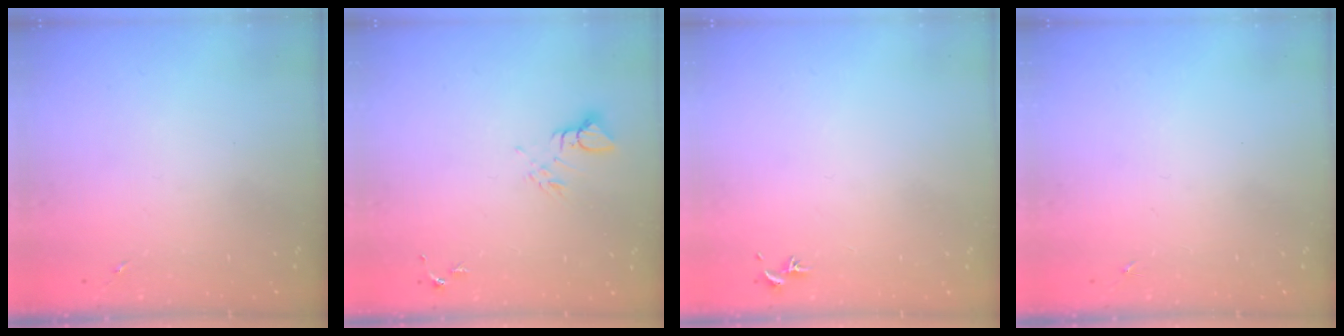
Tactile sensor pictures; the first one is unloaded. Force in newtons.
{"total": 5.0, "press": 4.9, "slide": 0.5}
{"total": 0.8, "press": 0.7, "slide": 0.3}
{"total": 0.0}